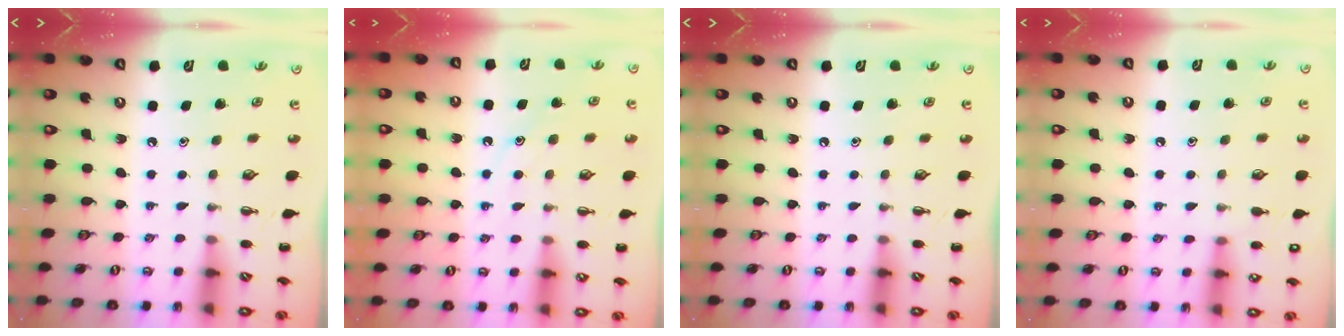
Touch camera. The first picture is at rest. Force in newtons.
{"total": 10.2, "press": 10.1, "slide": 1.3}
{"total": 0.0}
{"total": 7.4, "press": 7.0, "slide": 2.4}